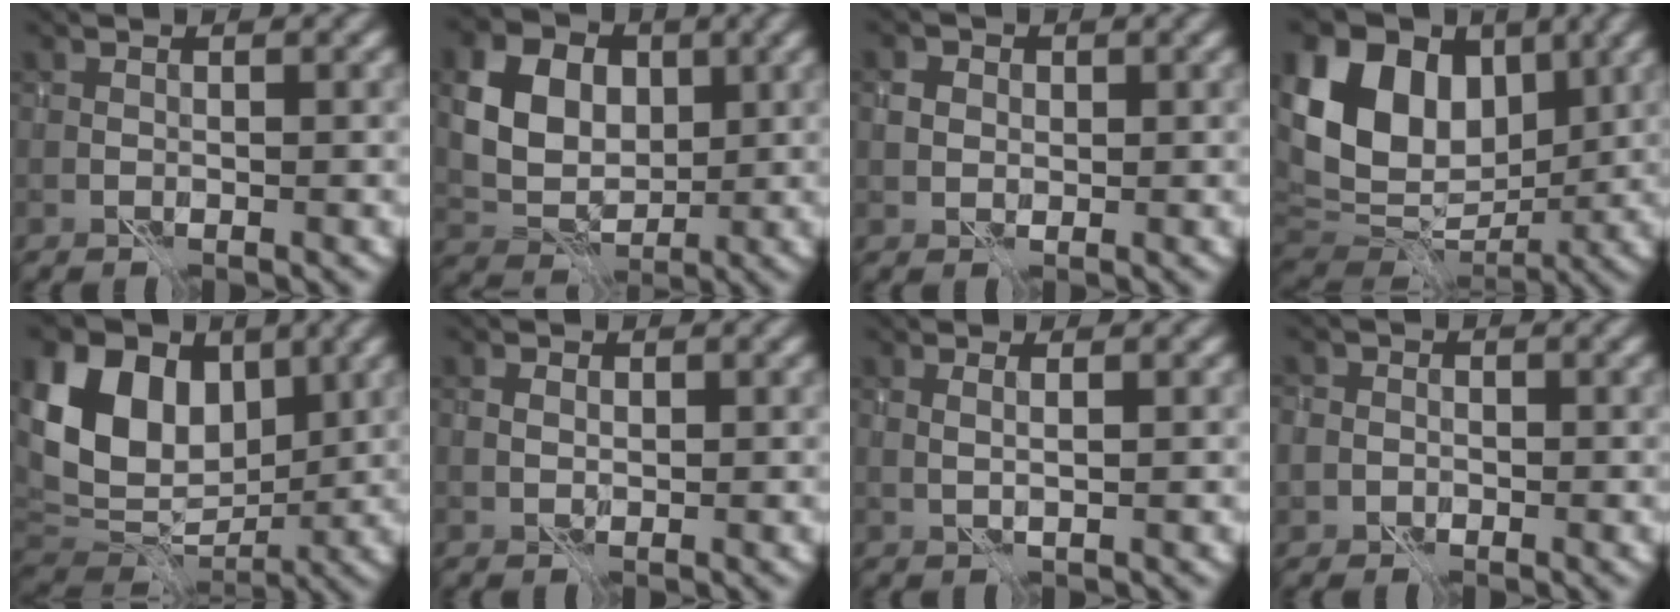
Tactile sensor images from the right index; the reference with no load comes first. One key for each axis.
{"total": 8.2, "fx": 2.5, "fy": 6.1, "fz": 4.8, "tx": -0.109, "ty": 0.018, "tz": 0.034}
{"total": 2.0, "fx": 0.7, "fy": 1.7, "fz": 0.8, "tx": -0.014, "ty": 0.009, "tz": 0.010}
{"total": 14.6, "fx": 4.6, "fy": 10.3, "fz": 9.2, "tx": -0.183, "ty": 0.047, "tz": 0.082}
{"total": 13.1, "fx": 4.5, "fy": 9.1, "fz": 8.2, "tx": -0.166, "ty": 0.044, "tz": 0.079}
{"total": 1.4, "fx": 0.5, "fy": 1.0, "fz": 0.8, "tx": -0.018, "ty": 0.006, "tz": 0.007}
{"total": 1.3, "fx": 0.9, "fy": 0.0, "fz": 0.9, "tx": -0.012, "ty": -0.004, "tz": 0.011}
{"total": 2.4, "fx": -0.7, "fy": 2.2, "fz": 0.8, "tx": 0.007, "ty": 0.005, "tz": -0.024}